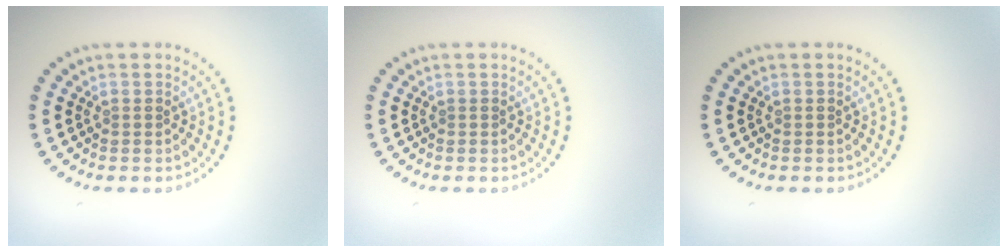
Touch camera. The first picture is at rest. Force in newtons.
{"total": 0.0}
{"total": 0.0}